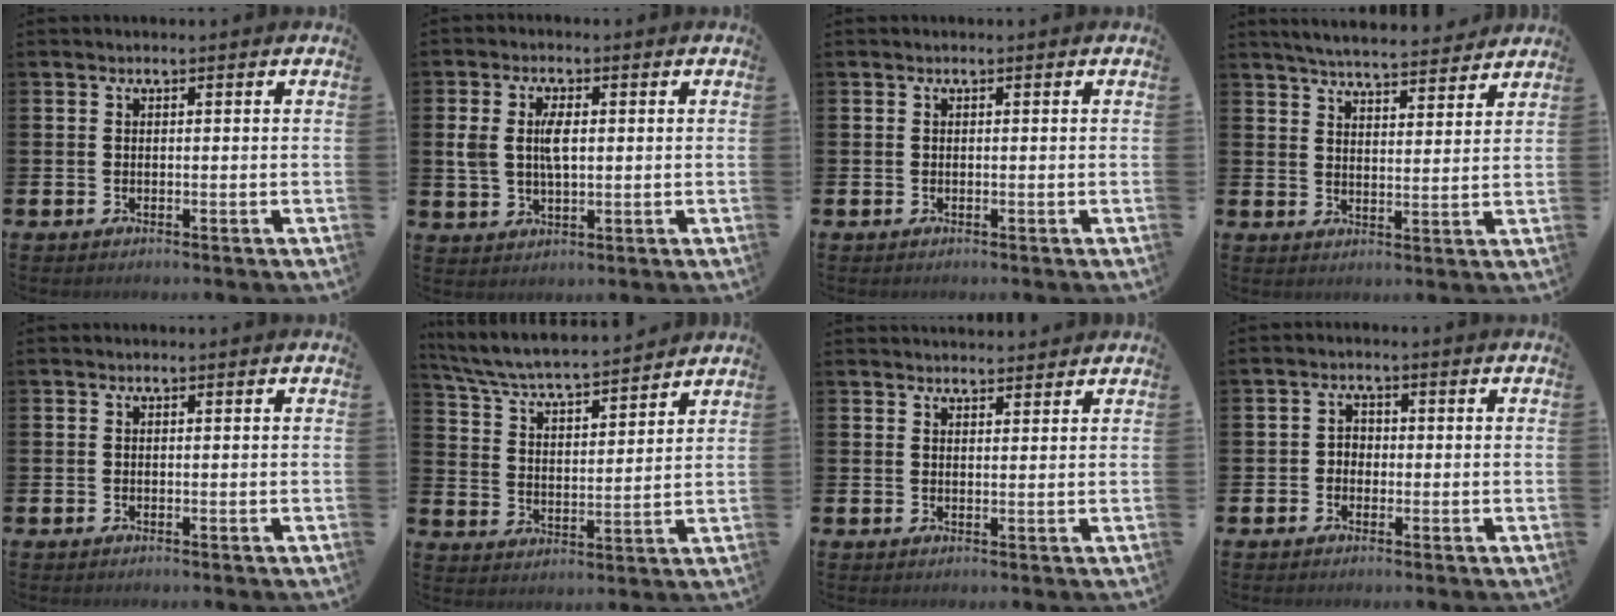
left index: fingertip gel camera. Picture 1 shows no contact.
{"total": 4.9, "force": [1.0, 2.6, 4.0], "torque": [-0.067, 0.004, 0.012]}
{"total": 0.0}
{"total": 5.5, "force": [5.4, 0.3, 0.9], "torque": [-0.034, -0.033, 0.096]}
{"total": 0.0}
{"total": 6.1, "force": [5.9, 0.5, 1.7], "torque": [-0.067, -0.045, 0.099]}
{"total": 2.5, "force": [2.5, 0.4, 0.0], "torque": [0.005, -0.013, 0.043]}
{"total": 2.0, "force": [-0.7, 1.7, 0.6], "torque": [-0.006, 0.004, -0.020]}